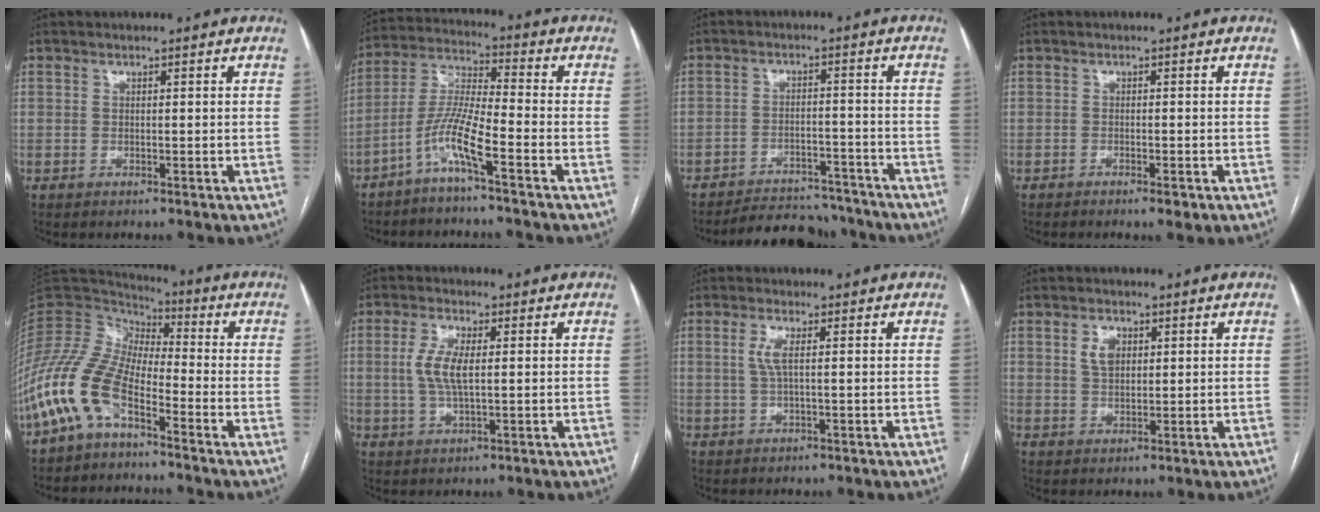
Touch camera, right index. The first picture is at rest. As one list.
[{"total": 8.1, "force": [-4.6, -0.2, 6.7], "torque": [-0.148, 0.001, -0.099]}, {"total": 10.7, "force": [-10.1, 3.1, 1.6], "torque": [-0.014, 0.007, -0.140]}, {"total": 1.6, "force": [-1.0, 0.3, 1.2], "torque": [-0.019, -0.002, -0.014]}, {"total": 10.7, "force": [-6.1, 4.5, 7.5], "torque": [-0.179, 0.016, -0.130]}, {"total": 5.6, "force": [0.6, 1.8, 5.3], "torque": [-0.119, 0.001, 0.013]}, {"total": 2.8, "force": [0.5, 0.5, 2.7], "torque": [-0.065, 0.002, 0.012]}, {"total": 3.7, "force": [1.3, 2.3, 2.5], "torque": [-0.049, 0.007, 0.027]}]